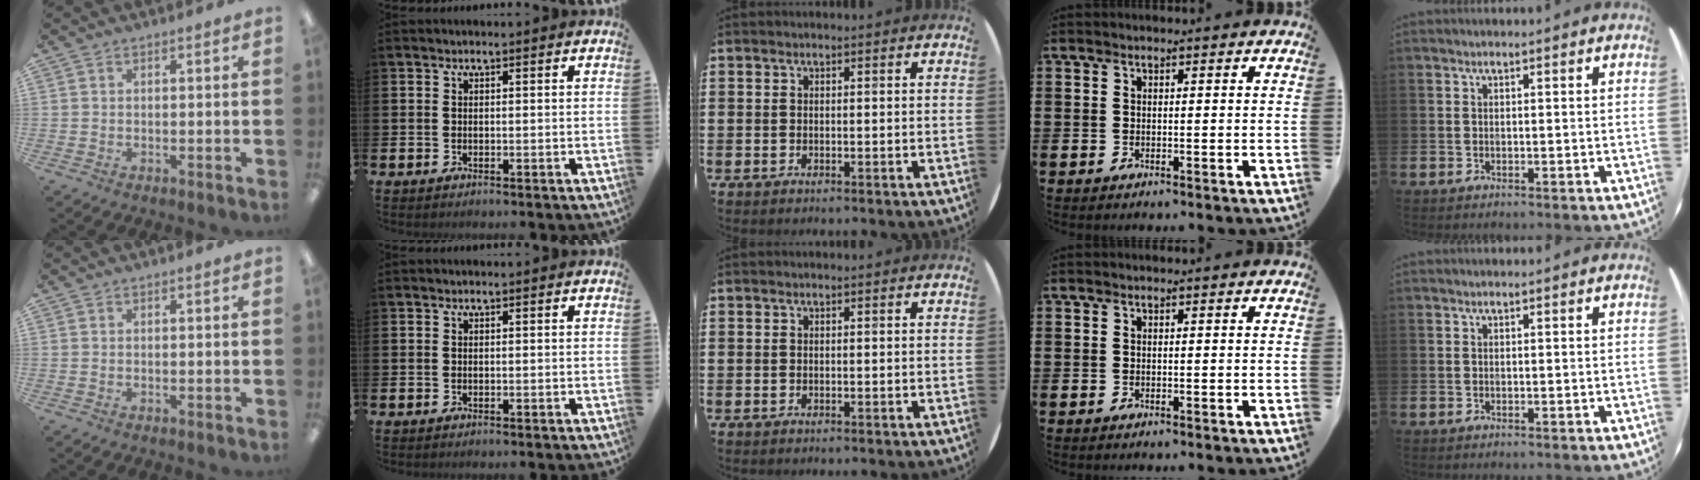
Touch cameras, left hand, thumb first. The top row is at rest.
{}